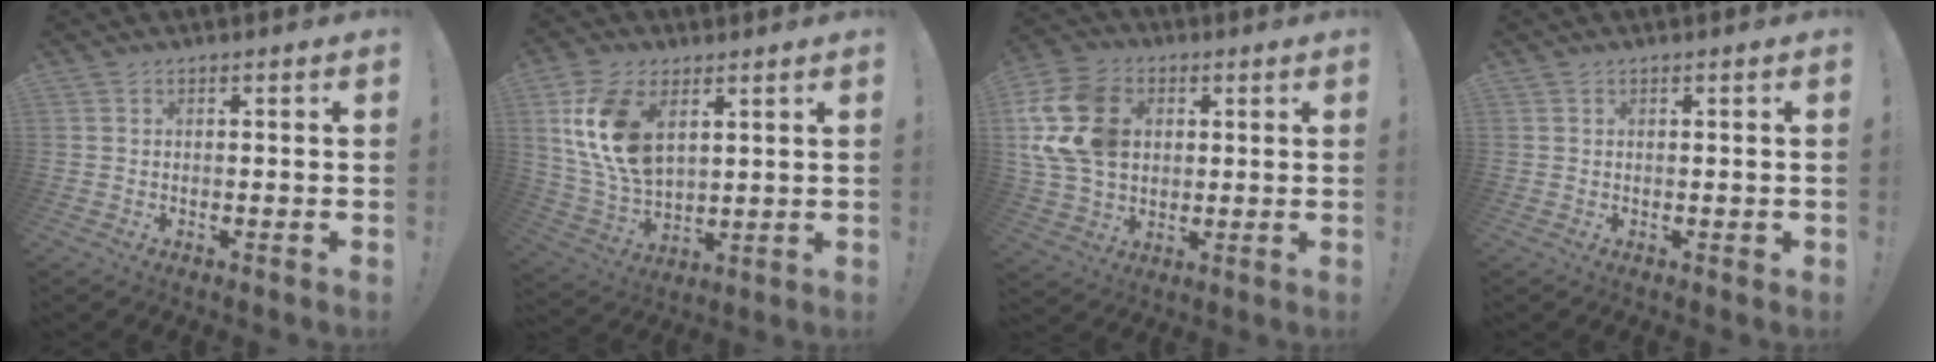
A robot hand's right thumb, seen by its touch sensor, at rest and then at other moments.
{"total": 15.8, "force": [6.0, 9.9, 10.8], "torque": [-0.225, -0.021, 0.114]}
{"total": 18.7, "force": [4.1, 14.3, 11.2], "torque": [-0.216, -0.009, 0.080]}
{"total": 0.7, "force": [0.0, 0.5, 0.5], "torque": [-0.008, 0.003, 0.000]}